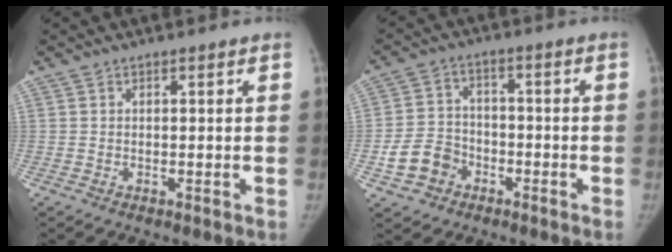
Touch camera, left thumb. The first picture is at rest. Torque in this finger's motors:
{"motor_torque": [-0.70, 1.27, 0.51, -0.08, 0.18]}